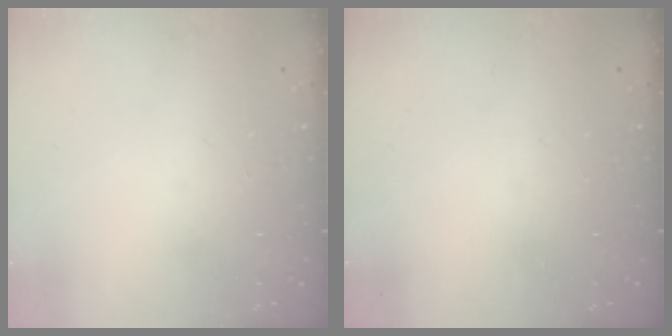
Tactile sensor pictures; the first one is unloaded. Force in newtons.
{"total": 0.0}